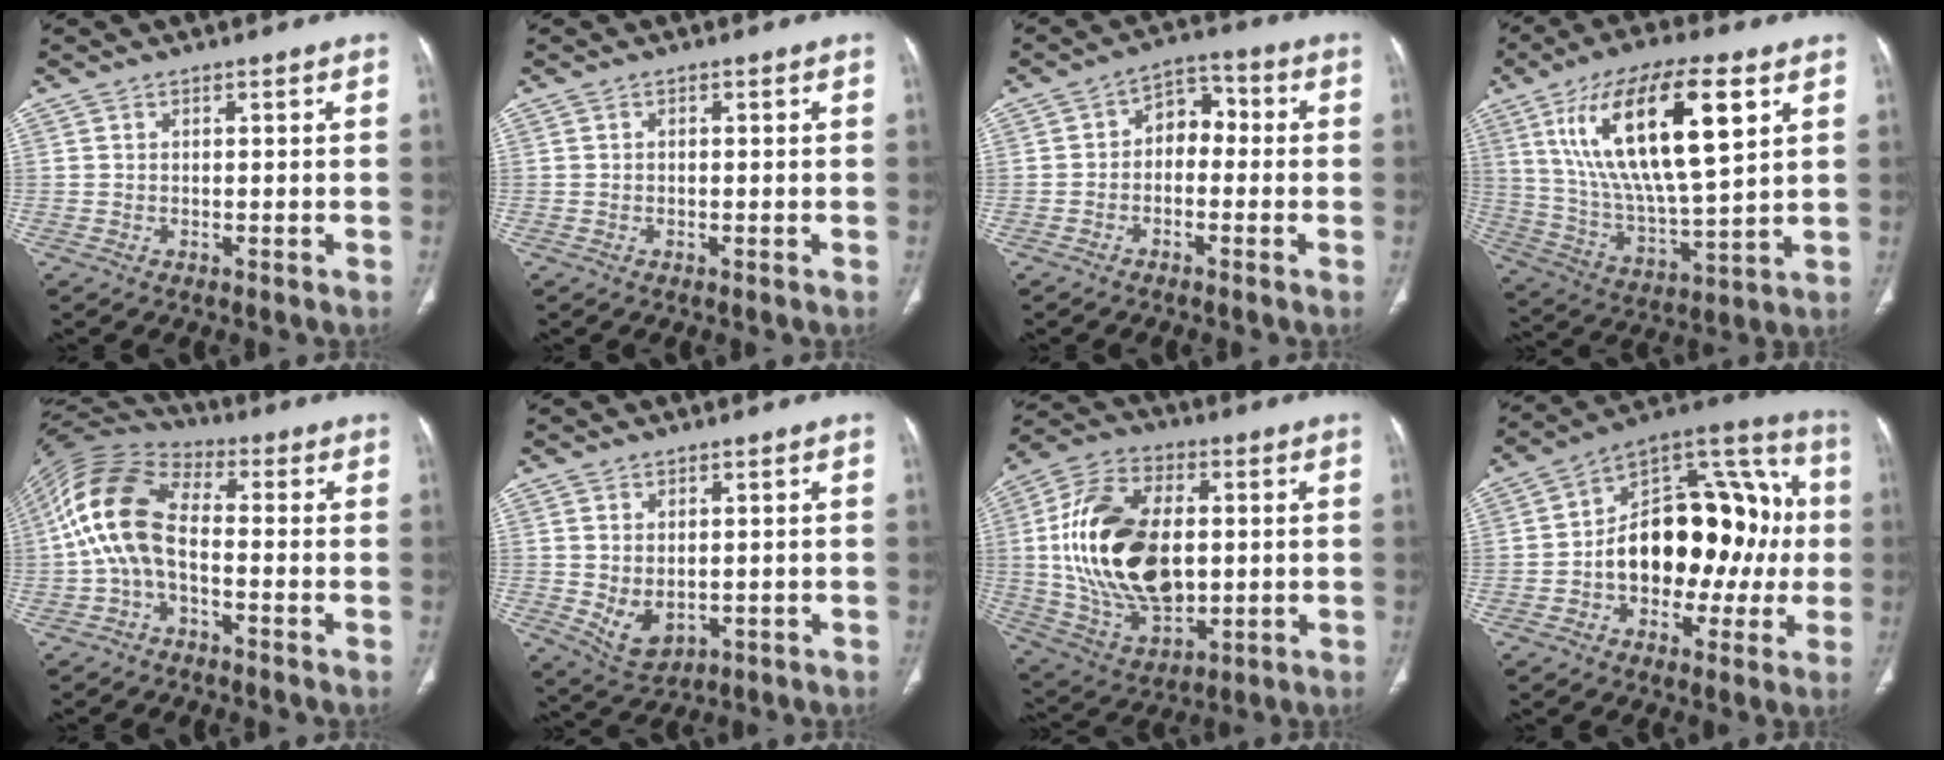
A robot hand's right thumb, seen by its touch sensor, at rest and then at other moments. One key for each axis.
{"total": 0.0}
{"total": 6.2, "fx": -0.7, "fy": 4.5, "fz": 4.2, "tx": -0.037, "ty": 0.034, "tz": -0.027}
{"total": 23.8, "fx": 8.8, "fy": 7.8, "fz": 20.7, "tx": -0.374, "ty": -0.017, "tz": 0.160}
{"total": 13.4, "fx": -1.5, "fy": 7.5, "fz": 10.9, "tx": -0.220, "ty": 0.037, "tz": -0.041}
{"total": 5.2, "fx": -0.3, "fy": 3.5, "fz": 3.9, "tx": -0.066, "ty": -0.009, "tz": 0.015}
{"total": 23.6, "fx": 1.5, "fy": 14.1, "fz": 18.8, "tx": -0.340, "ty": -0.004, "tz": 0.039}
{"total": 24.7, "fx": -1.0, "fy": 15.3, "fz": 19.4, "tx": -0.246, "ty": 0.053, "tz": -0.012}